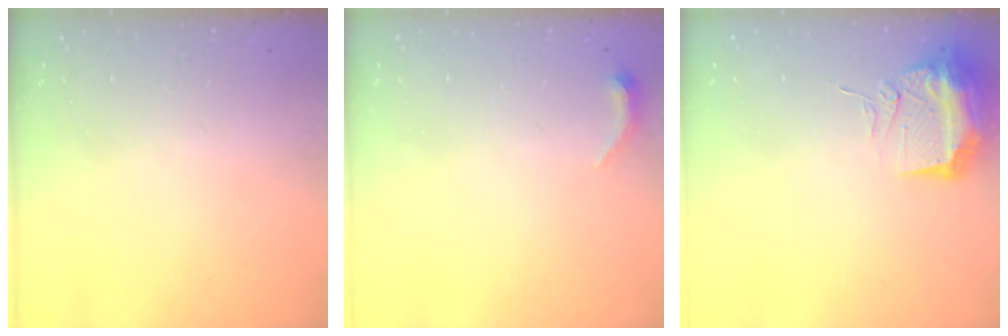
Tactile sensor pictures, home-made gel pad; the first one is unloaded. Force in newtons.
{"total": 3.5, "press": 3.4, "slide": 0.7}
{"total": 11.4, "press": 11.2, "slide": 1.9}